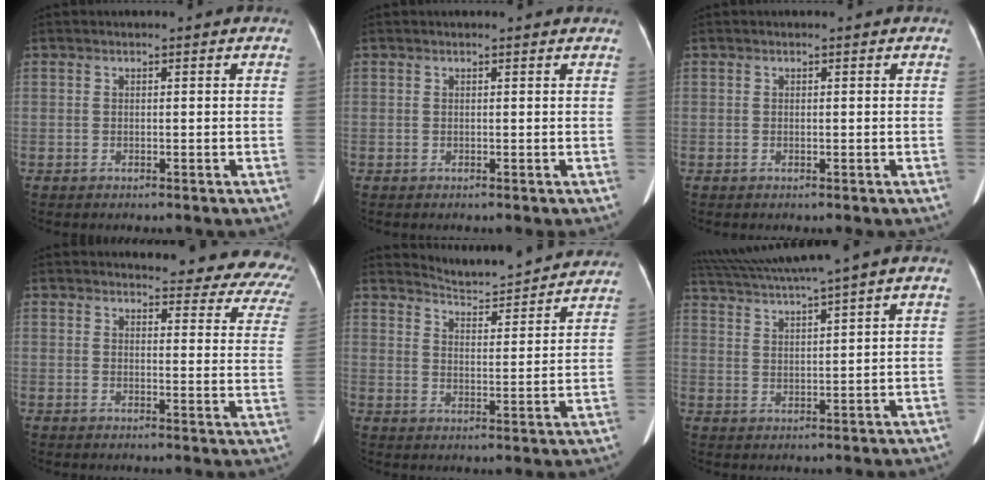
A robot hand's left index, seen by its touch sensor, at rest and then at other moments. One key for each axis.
{"total": 1.1, "fx": 1.1, "fy": 0.1, "fz": 0.1, "tx": -0.014, "ty": 0.003, "tz": 0.008}
{"total": 0.0}
{"total": 18.6, "fx": 17.9, "fy": 3.7, "fz": 3.5, "tx": -0.006, "ty": -0.095, "tz": 0.164}
{"total": 12.9, "fx": 12.6, "fy": 1.4, "fz": 2.3, "tx": -0.033, "ty": -0.005, "tz": 0.161}
{"total": 9.7, "fx": 7.7, "fy": -1.5, "fz": 5.7, "tx": -0.102, "ty": 0.028, "tz": 0.128}